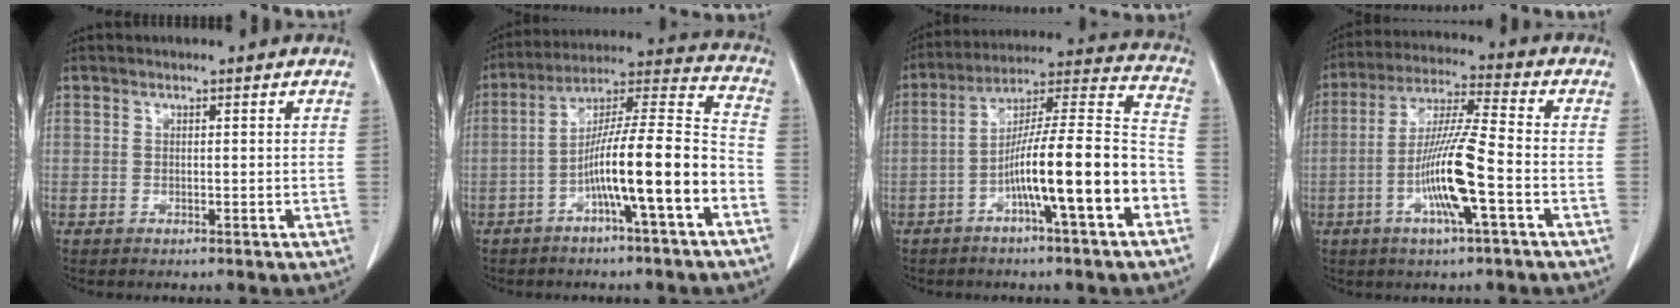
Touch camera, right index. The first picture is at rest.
{"total": 15.5, "force": [-5.7, 0.7, 14.3], "torque": [-0.239, 0.021, -0.097]}
{"total": 17.1, "force": [-6.1, 1.2, 15.9], "torque": [-0.254, 0.021, -0.101]}
{"total": 12.4, "force": [-3.9, 0.6, 11.8], "torque": [-0.232, -0.003, -0.075]}